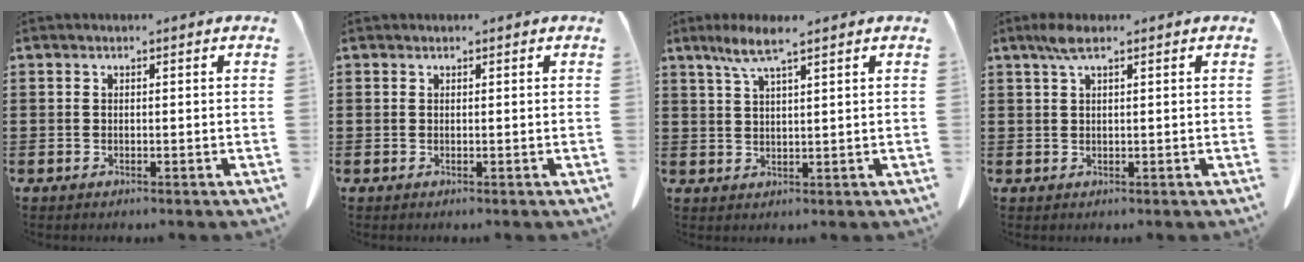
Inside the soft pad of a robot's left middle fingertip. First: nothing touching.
{"total": 0.0}
{"total": 5.1, "force": [3.4, 0.3, 3.8], "torque": [-0.084, 0.000, 0.061]}
{"total": 2.9, "force": [2.4, 0.3, 1.6], "torque": [-0.037, -0.001, 0.045]}